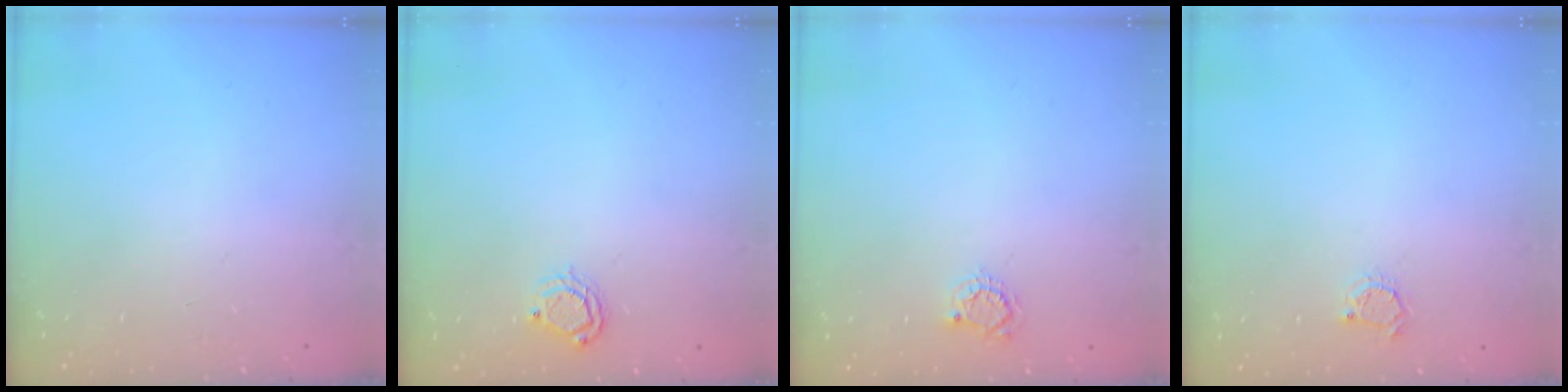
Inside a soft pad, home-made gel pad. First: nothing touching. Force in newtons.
{"total": 5.2, "press": 5.1, "slide": 0.5}
{"total": 3.8, "press": 3.8, "slide": 0.4}
{"total": 2.6, "press": 2.6, "slide": 0.4}